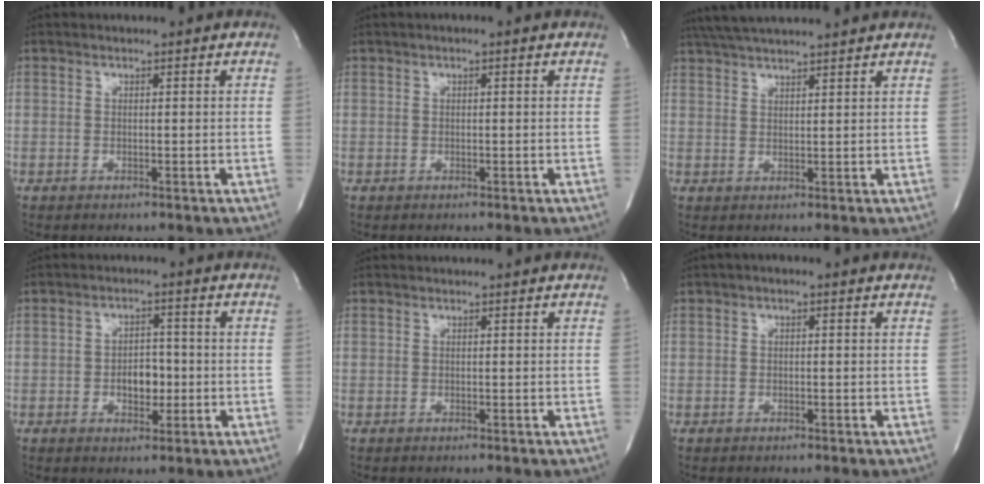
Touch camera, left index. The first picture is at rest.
{"total": 0.9, "force": [0.4, 0.2, 0.8], "torque": [-0.016, 0.007, 0.002]}
{"total": 11.1, "force": [10.0, 0.6, 4.8], "torque": [-0.090, 0.038, 0.151]}
{"total": 4.4, "force": [-0.9, 2.6, 3.4], "torque": [-0.049, 0.008, -0.011]}
{"total": 0.0}
{"total": 1.0, "force": [0.1, 0.5, 0.8], "torque": [-0.010, 0.004, -0.003]}